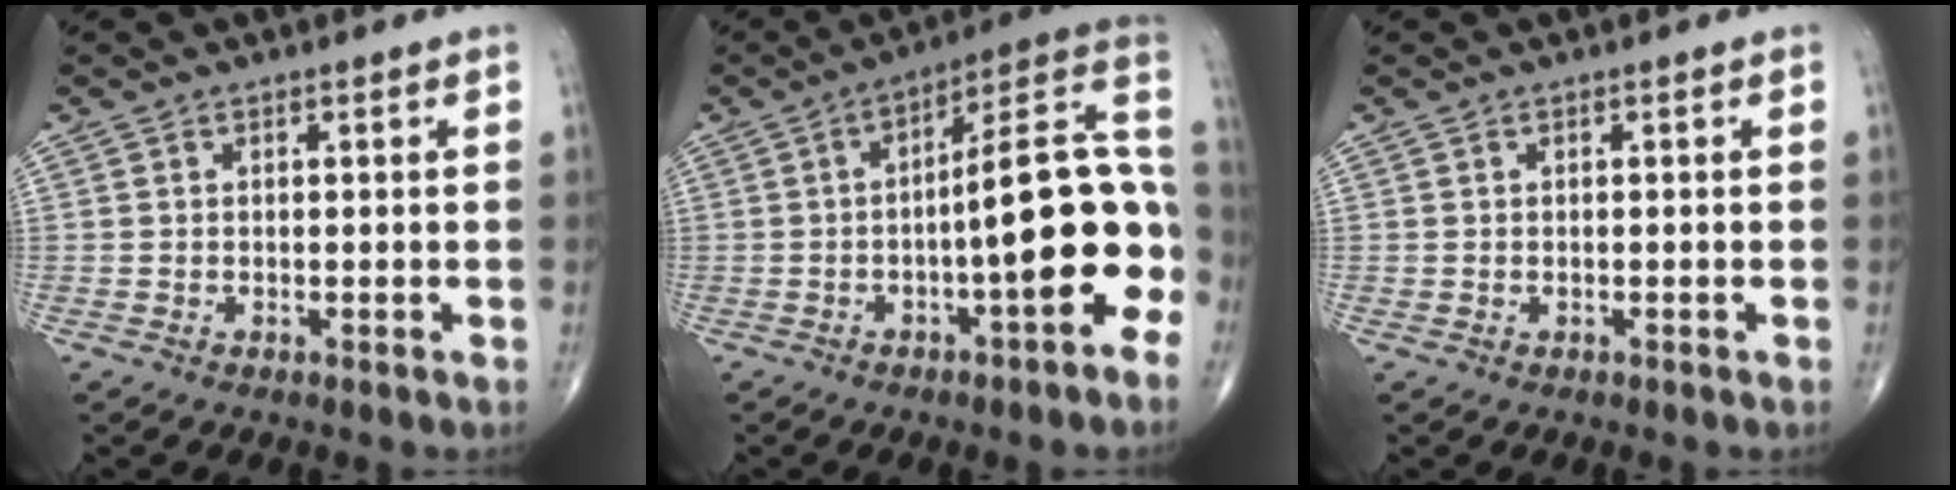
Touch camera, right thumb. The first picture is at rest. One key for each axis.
{"total": 19.2, "fx": -4.7, "fy": 4.5, "fz": 18.0, "tx": -0.240, "ty": 0.049, "tz": -0.072}
{"total": 0.0}